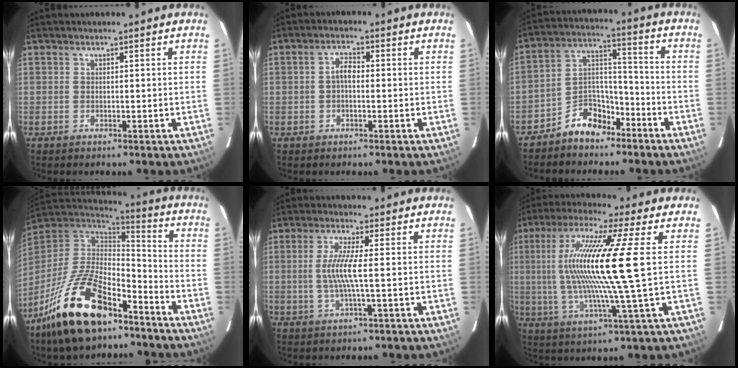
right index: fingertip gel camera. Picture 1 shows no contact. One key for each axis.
{"total": 2.6, "fx": -0.3, "fy": 1.5, "fz": 2.1, "tx": -0.041, "ty": 0.008, "tz": -0.005}
{"total": 9.0, "fx": -6.8, "fy": 5.1, "fz": 3.0, "tx": -0.056, "ty": 0.045, "tz": -0.119}
{"total": 21.3, "fx": -14.0, "fy": 9.2, "fz": 13.2, "tx": -0.268, "ty": -0.019, "tz": -0.242}
{"total": 6.0, "fx": -0.4, "fy": 0.0, "fz": 6.0, "tx": -0.122, "ty": -0.006, "tz": -0.005}
{"total": 17.3, "fx": 1.8, "fy": -0.4, "fz": 17.2, "tx": -0.315, "ty": -0.003, "tz": 0.036}